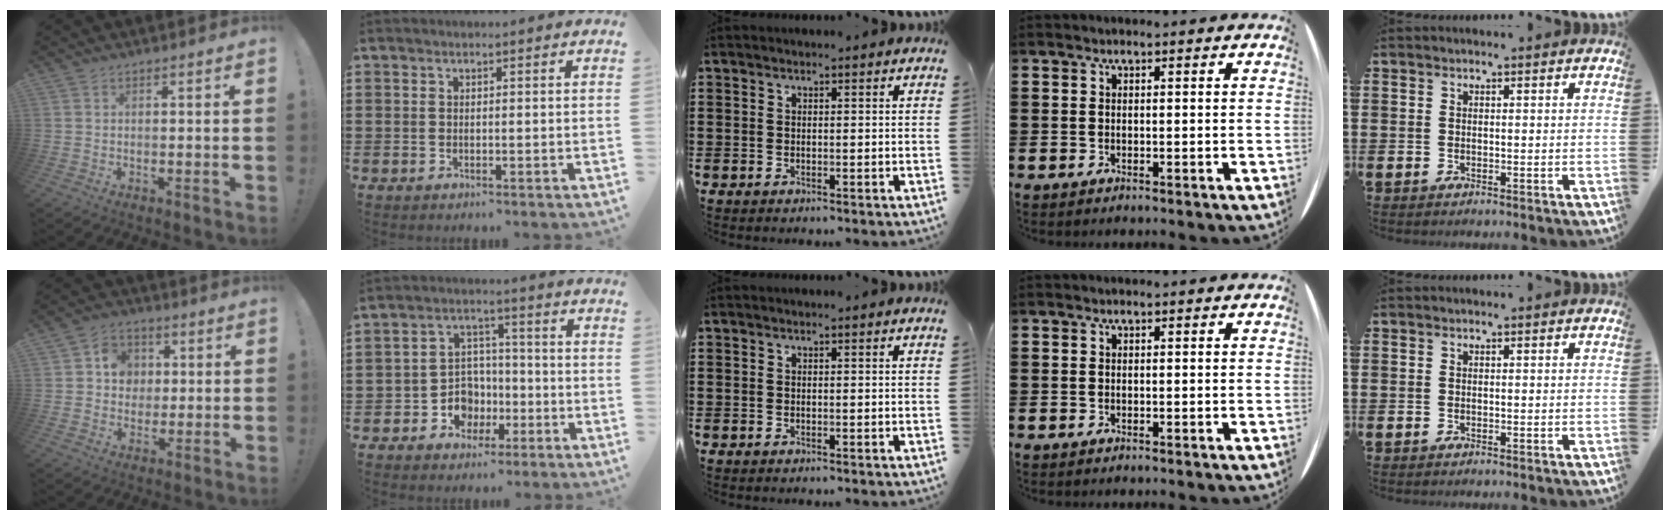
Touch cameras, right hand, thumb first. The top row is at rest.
{"thumb": {"total": 8.1, "force": [1.7, 7.5, 2.6], "torque": [-0.029, -0.003, 0.033]}, "index": {"total": 5.9, "force": [-2.2, 5.1, 1.7], "torque": [-0.045, 0.013, -0.036]}}